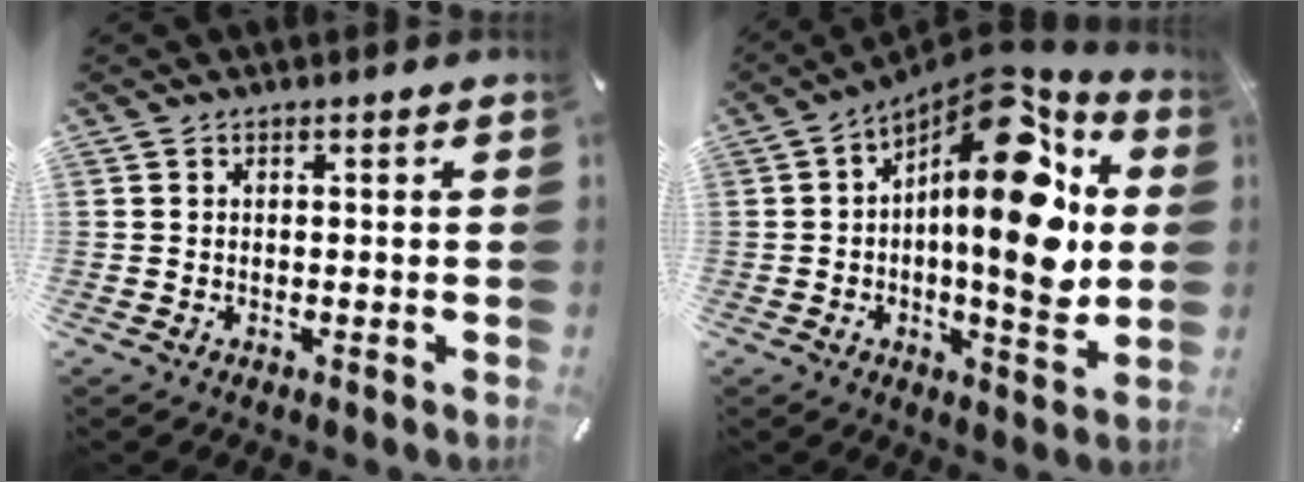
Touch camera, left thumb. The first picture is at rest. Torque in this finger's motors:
{"motor_torque": [1.88, 2.09, 2.77, 0.00, 0.33]}